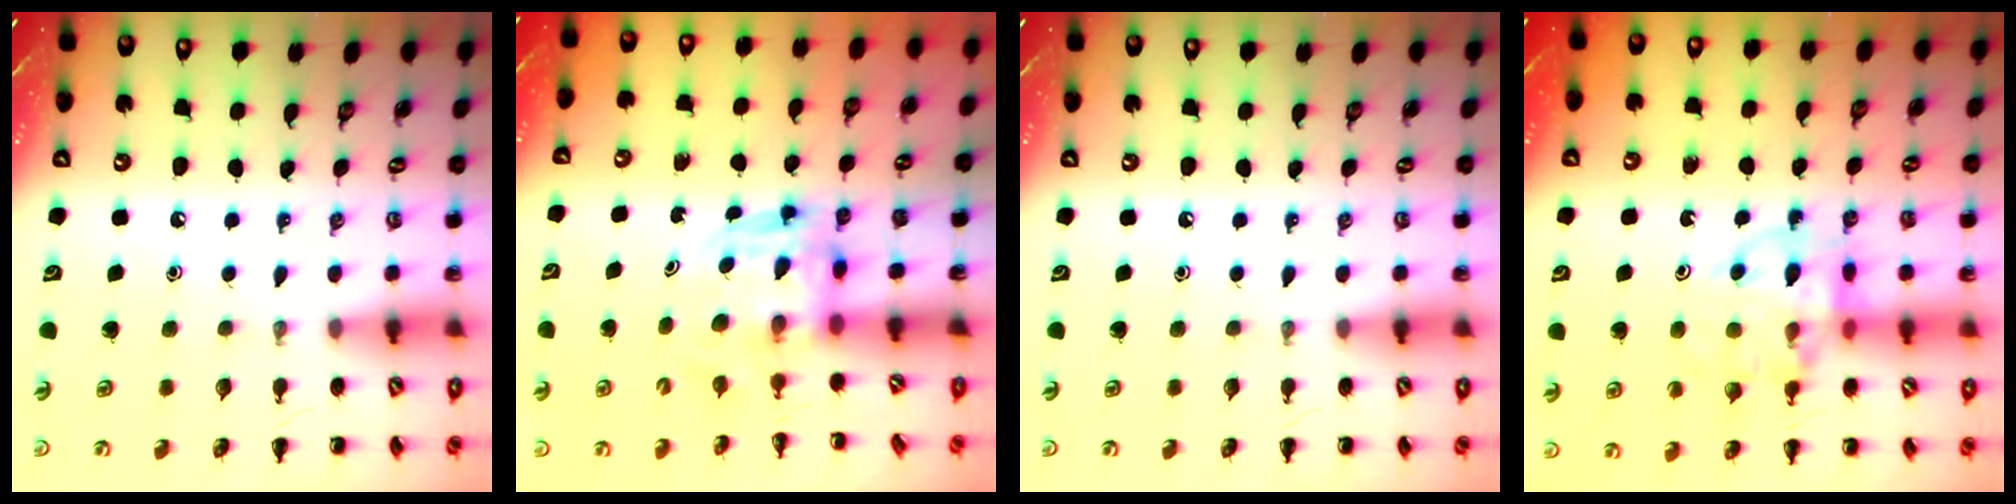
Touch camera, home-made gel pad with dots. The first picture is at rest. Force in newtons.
{"total": 3.8, "press": 3.8, "slide": 0.2}
{"total": 0.0}
{"total": 13.0, "press": 12.7, "slide": 2.8}